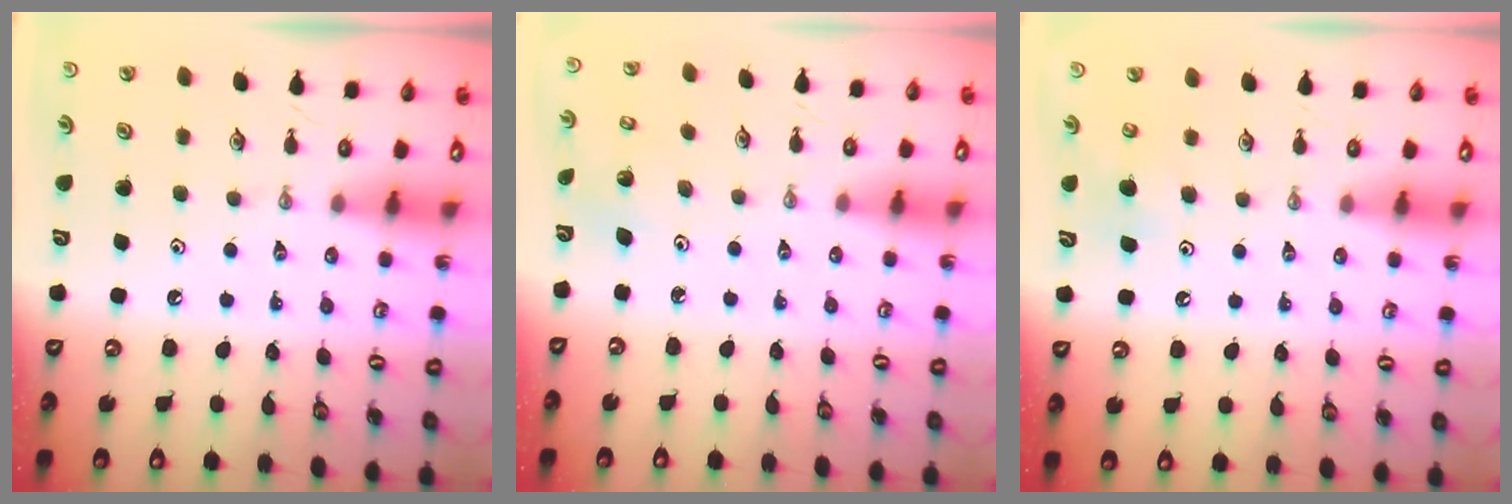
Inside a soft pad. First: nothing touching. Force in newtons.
{"total": 2.3, "press": 2.3, "slide": 0.2}
{"total": 6.2, "press": 6.2, "slide": 0.5}